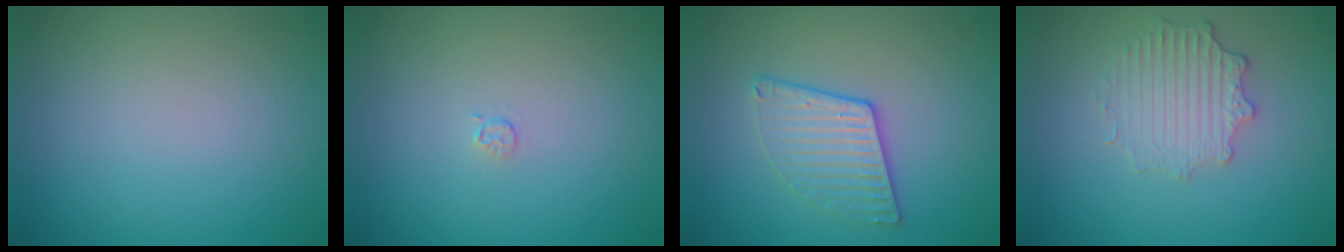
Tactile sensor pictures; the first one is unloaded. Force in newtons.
{"total": 0.6, "press": 0.3, "slide": 0.6}
{"total": 3.1, "press": 2.8, "slide": 1.4}
{"total": 2.6, "press": 2.5, "slide": 0.9}